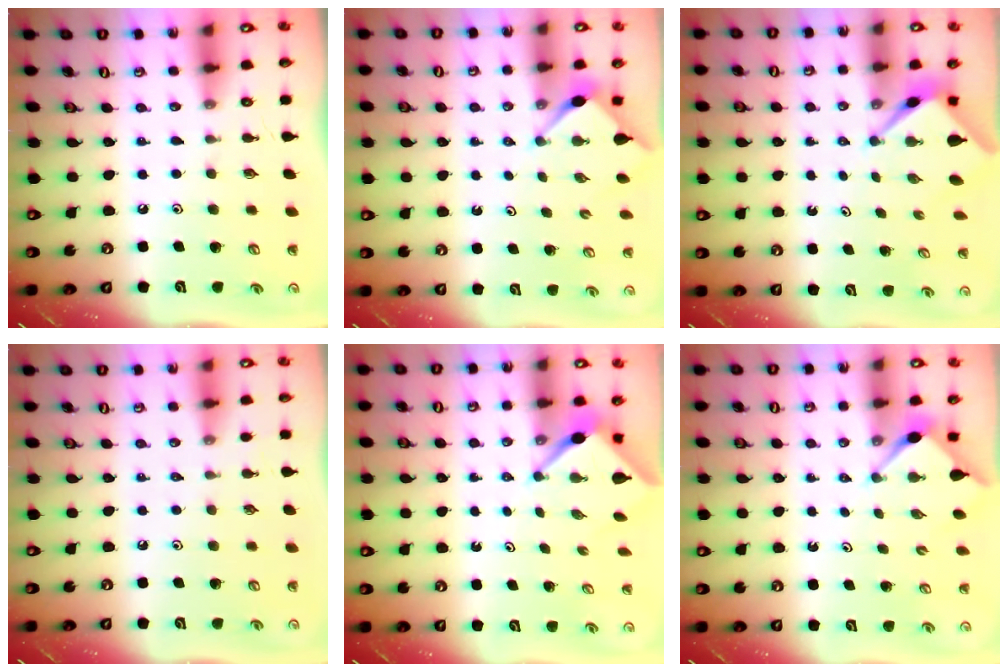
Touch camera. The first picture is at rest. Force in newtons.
{"total": 2.9, "press": 2.9, "slide": 0.3}
{"total": 2.5, "press": 2.5, "slide": 0.1}
{"total": 0.6, "press": 0.6, "slide": 0.2}
{"total": 3.1, "press": 3.1, "slide": 0.2}
{"total": 2.8, "press": 2.7, "slide": 0.4}